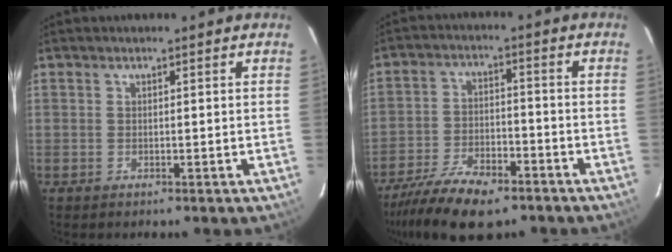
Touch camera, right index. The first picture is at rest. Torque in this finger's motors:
{"motor_torque": [1.17, -0.96, 0.33, 0.11]}